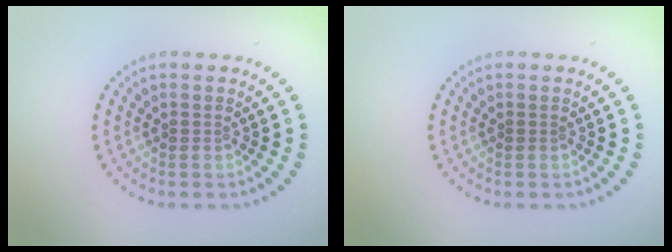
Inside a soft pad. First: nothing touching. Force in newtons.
{"total": 0.0}